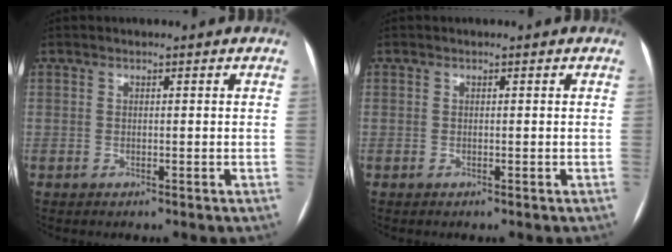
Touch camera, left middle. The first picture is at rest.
{"total": 0.0}